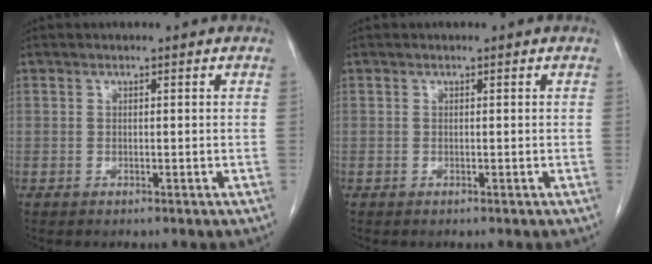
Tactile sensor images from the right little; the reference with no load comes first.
{"total": 0.0}